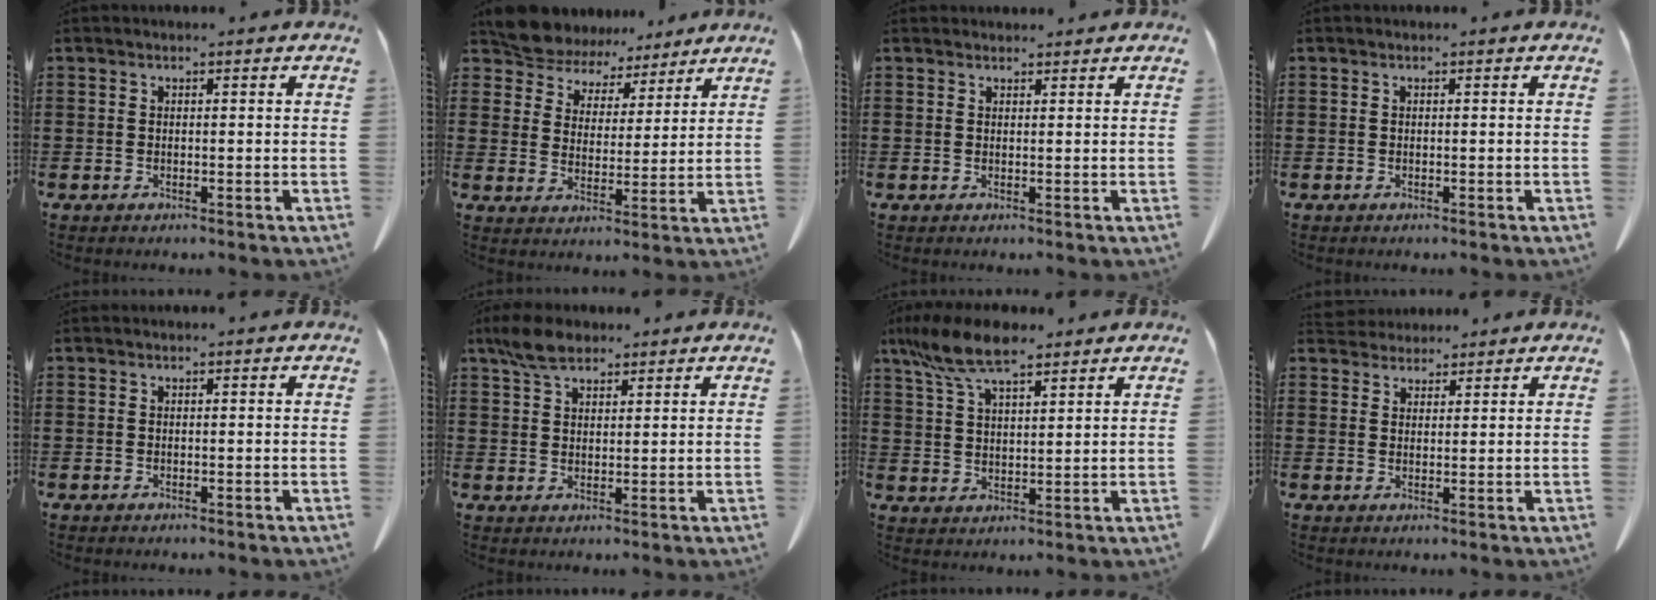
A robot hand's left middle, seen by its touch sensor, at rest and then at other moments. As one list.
[{"total": 7.0, "force": [6.6, 2.3, 0.5], "torque": [-0.052, -0.036, 0.124]}, {"total": 1.2, "force": [1.1, 0.5, 0.0], "torque": [-0.004, 0.000, 0.024]}, {"total": 0.0}, {"total": 0.0}, {"total": 5.0, "force": [3.7, 2.4, 2.4], "torque": [-0.060, 0.005, 0.071]}, {"total": 9.2, "force": [6.7, 2.8, 5.7], "torque": [-0.126, -0.008, 0.124]}, {"total": 2.9, "force": [2.8, 0.8, 0.0], "torque": [-0.010, -0.006, 0.055]}]